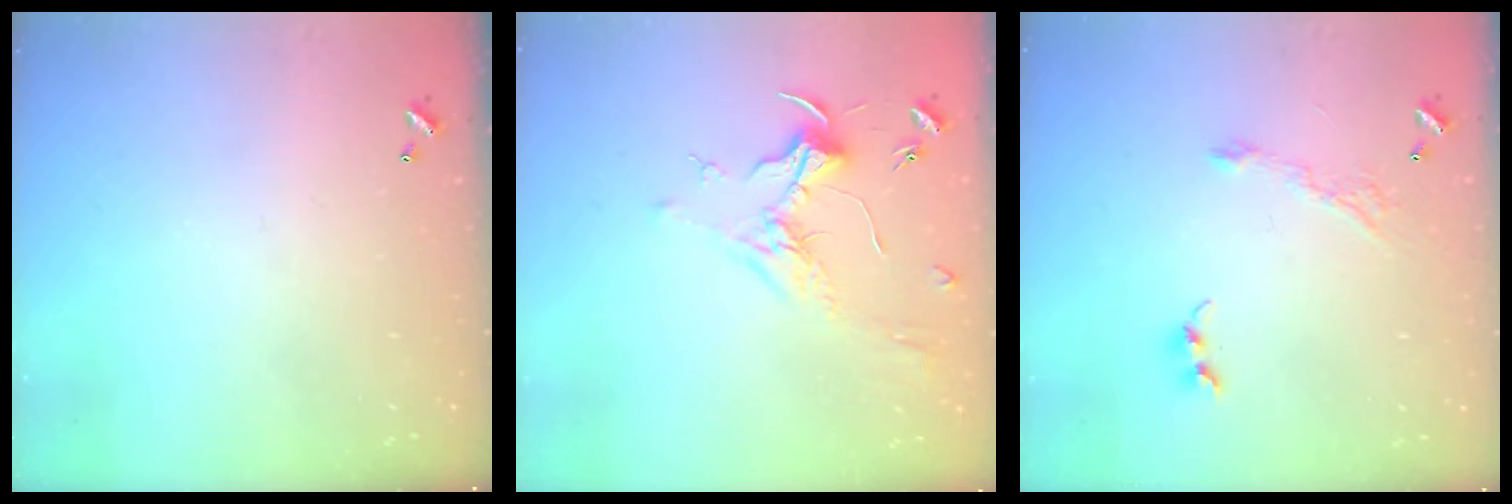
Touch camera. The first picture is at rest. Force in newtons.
{"total": 1.9, "press": 1.7, "slide": 0.8}
{"total": 5.0, "press": 4.9, "slide": 0.7}